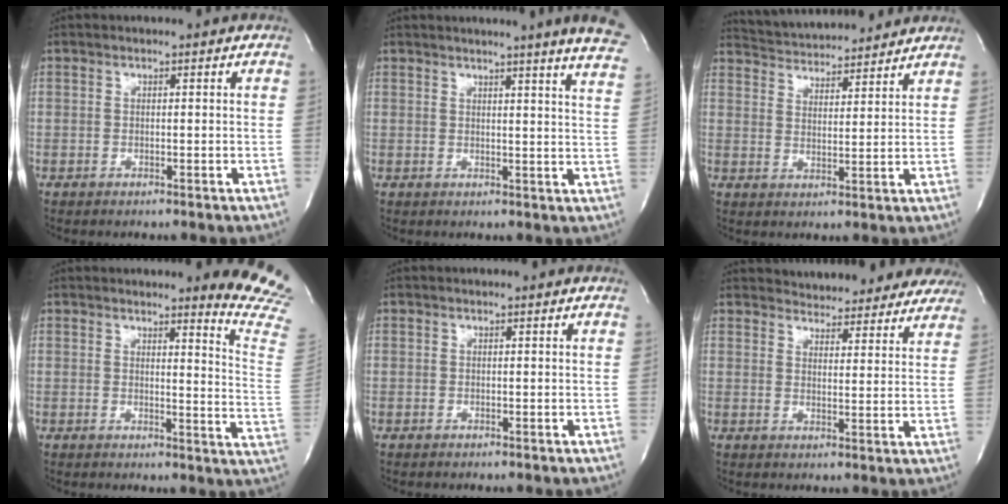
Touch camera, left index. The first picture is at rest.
{"total": 12.6, "force": [10.8, -1.1, 6.3], "torque": [-0.083, -0.055, 0.106]}
{"total": 13.2, "force": [12.5, 2.0, 3.5], "torque": [-0.060, 0.023, 0.189]}
{"total": 11.0, "force": [10.2, -0.9, 3.8], "torque": [-0.035, -0.119, 0.087]}
{"total": 0.0}
{"total": 19.6, "force": [18.3, 6.1, 3.8], "torque": [-0.045, -0.012, 0.214]}